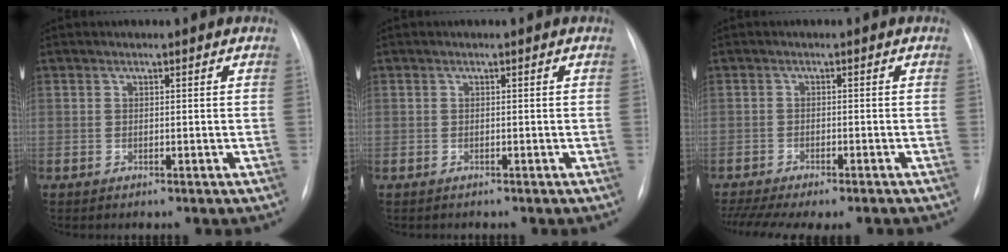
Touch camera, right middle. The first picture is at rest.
{"total": 0.8, "force": [-0.5, 0.6, -0.1], "torque": [-0.003, 0.006, -0.010]}
{"total": 13.1, "force": [-10.9, 3.2, 6.5], "torque": [-0.130, -0.004, -0.149]}